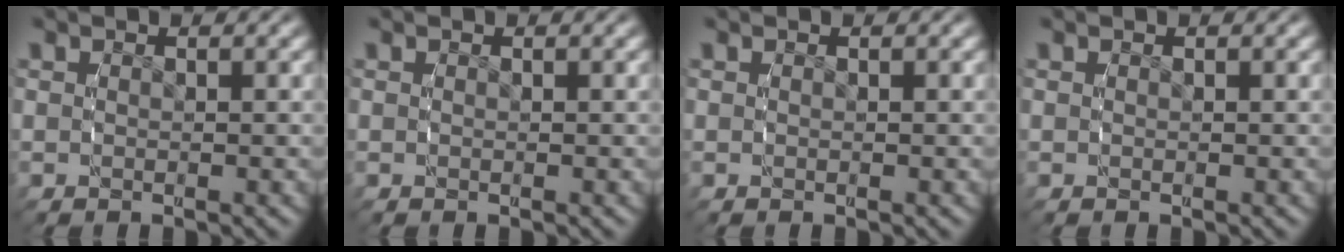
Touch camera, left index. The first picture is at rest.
{"total": 0.0}
{"total": 0.0}
{"total": 0.0}